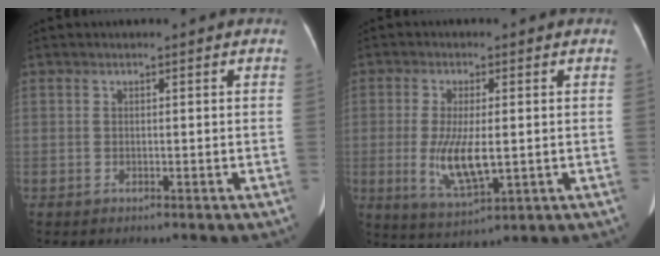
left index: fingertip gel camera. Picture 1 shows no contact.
{"total": 7.7, "force": [-0.7, 2.3, 7.4], "torque": [-0.153, -0.018, -0.006]}